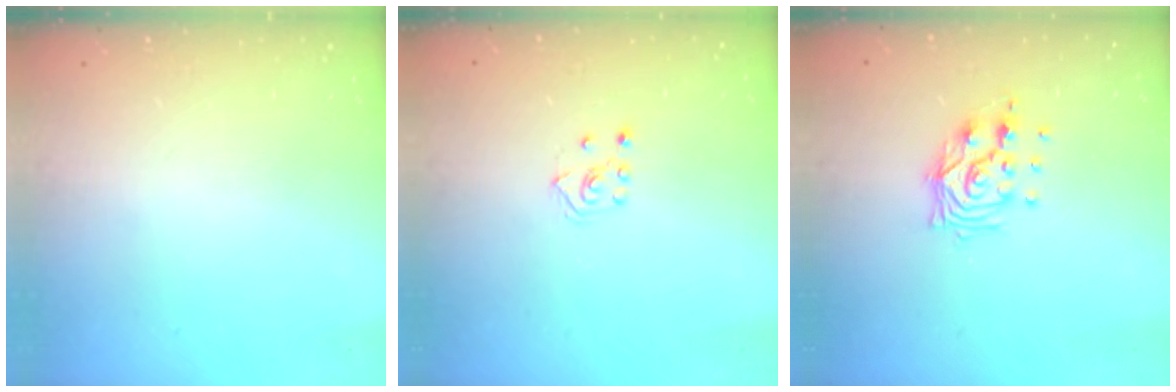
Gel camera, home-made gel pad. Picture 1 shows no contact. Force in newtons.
{"total": 2.8, "press": 2.7, "slide": 0.5}
{"total": 11.1, "press": 11.1, "slide": 0.9}